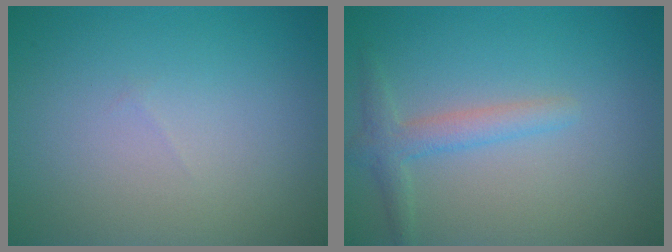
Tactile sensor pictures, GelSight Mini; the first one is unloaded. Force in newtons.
{"total": 2.3, "press": 2.3, "slide": 0.1}